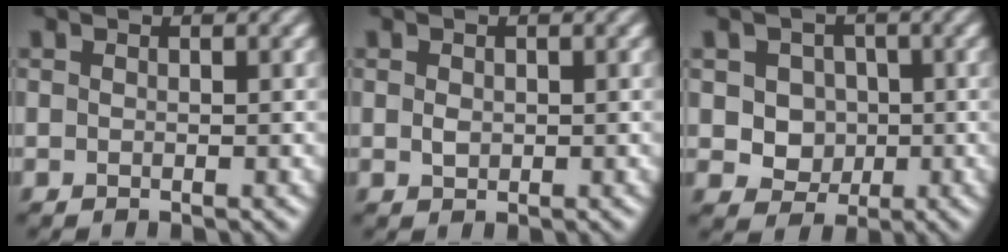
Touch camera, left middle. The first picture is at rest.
{"total": 0.9, "force": [0.1, 0.7, 0.6], "torque": [-0.013, -0.001, 0.002]}
{"total": 4.2, "force": [0.5, 3.7, 2.0], "torque": [-0.027, 0.002, 0.006]}